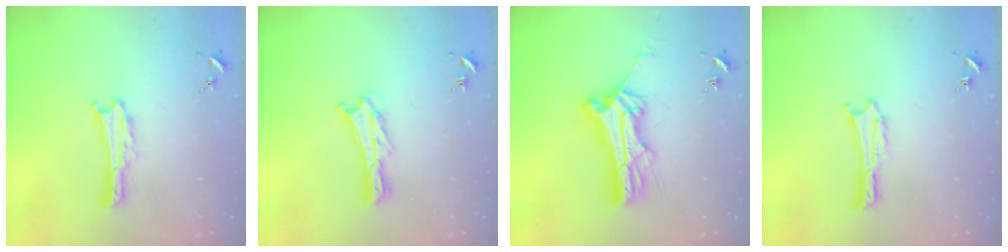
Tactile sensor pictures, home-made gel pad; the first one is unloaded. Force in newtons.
{"total": 0.9, "press": 0.9, "slide": 0.2}
{"total": 10.4, "press": 10.4, "slide": 0.8}
{"total": 0.0}